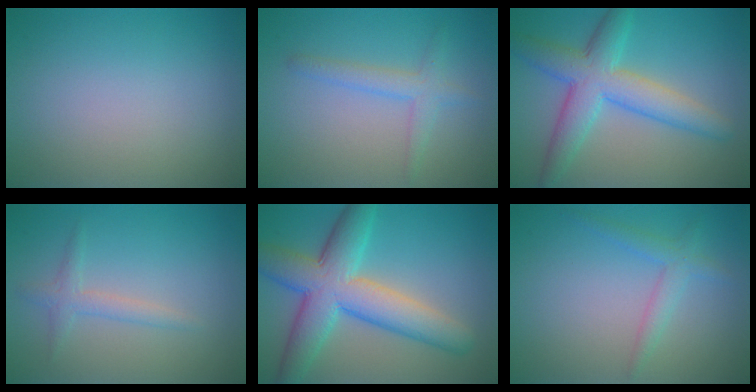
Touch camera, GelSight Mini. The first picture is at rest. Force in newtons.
{"total": 2.3, "press": 2.3, "slide": 0.1}
{"total": 6.3, "press": 6.3, "slide": 0.2}
{"total": 1.7, "press": 1.7, "slide": 0.1}
{"total": 8.6, "press": 8.6, "slide": 0.3}
{"total": 2.0, "press": 2.0, "slide": 0.1}